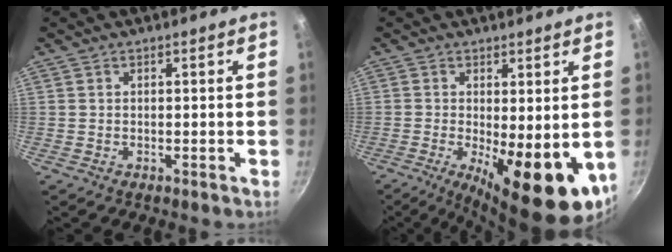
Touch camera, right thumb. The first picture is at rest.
{"total": 14.6, "force": [-2.8, 5.2, 13.4], "torque": [-0.172, -0.016, -0.029]}